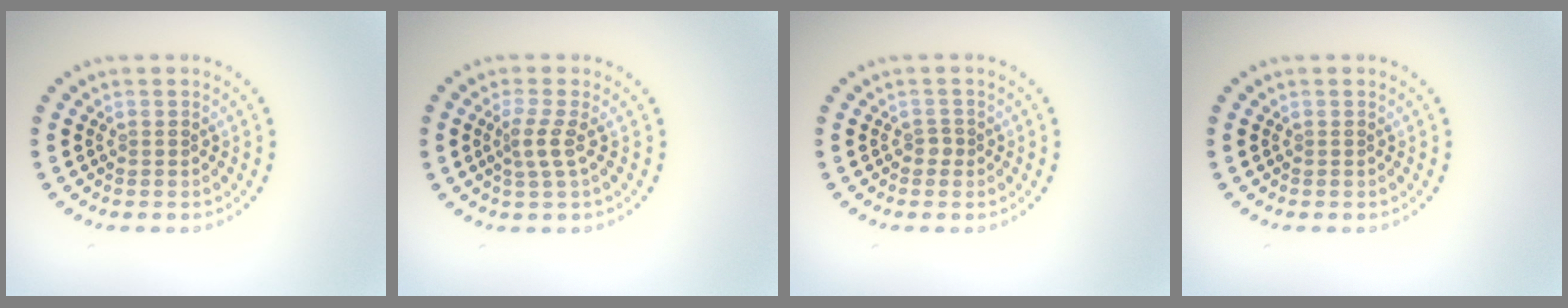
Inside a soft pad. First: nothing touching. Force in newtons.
{"total": 1.9, "press": 1.4, "slide": 1.3}
{"total": 0.9, "press": 0.6, "slide": 0.6}
{"total": 0.0}